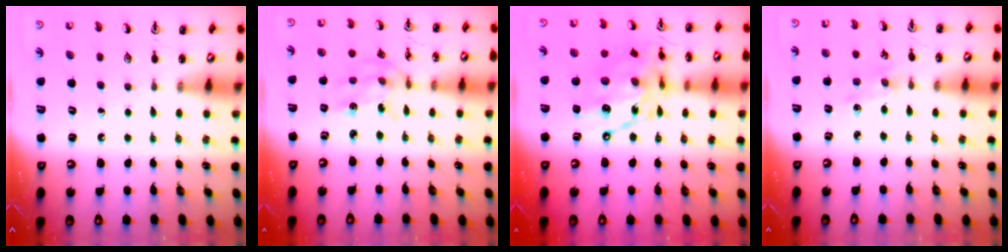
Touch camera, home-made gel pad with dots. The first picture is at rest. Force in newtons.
{"total": 4.3, "press": 4.0, "slide": 1.7}
{"total": 15.2, "press": 15.2, "slide": 1.2}
{"total": 1.6, "press": 1.6, "slide": 0.3}